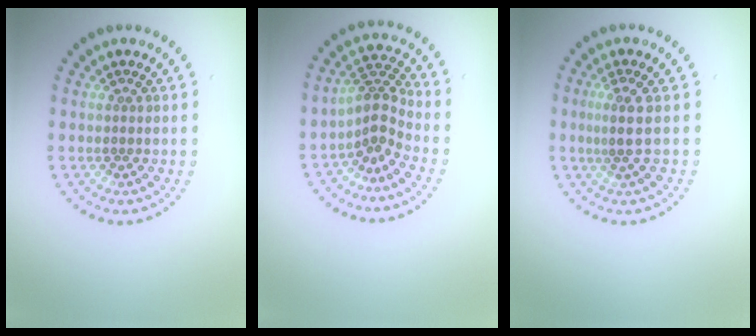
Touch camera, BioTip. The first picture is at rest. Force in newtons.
{"total": 2.7, "press": 1.9, "slide": 1.9}
{"total": 1.7, "press": 1.4, "slide": 1.0}